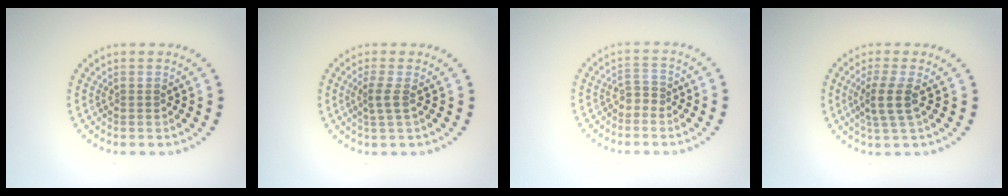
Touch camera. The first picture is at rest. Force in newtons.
{"total": 1.6, "press": 1.2, "slide": 1.0}
{"total": 1.2, "press": 0.9, "slide": 0.8}
{"total": 2.6, "press": 2.1, "slide": 1.6}